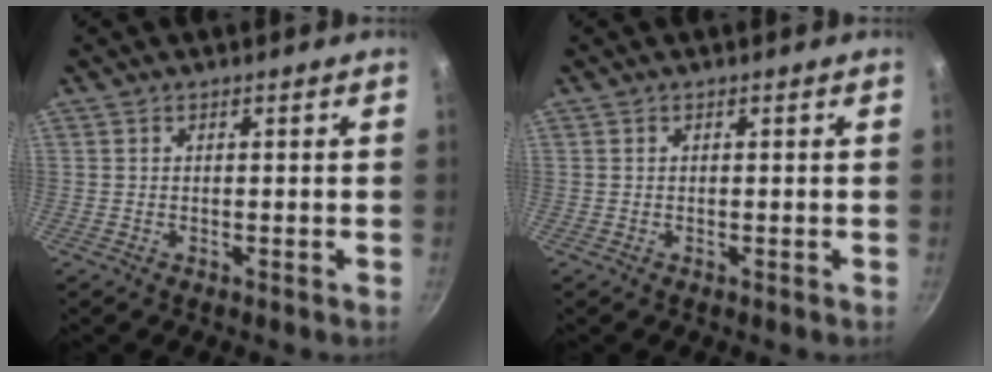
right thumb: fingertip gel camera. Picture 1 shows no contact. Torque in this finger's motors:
{"motor_torque": [0.03, -0.03, 0.23, 0.01, 0.03]}